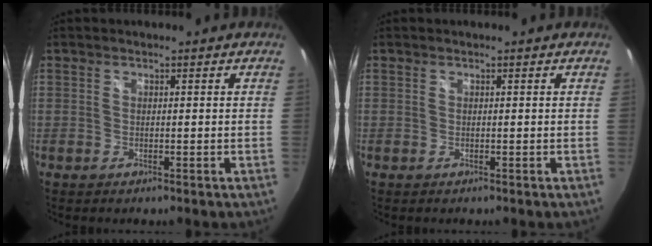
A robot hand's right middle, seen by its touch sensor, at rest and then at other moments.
{"total": 0.0}